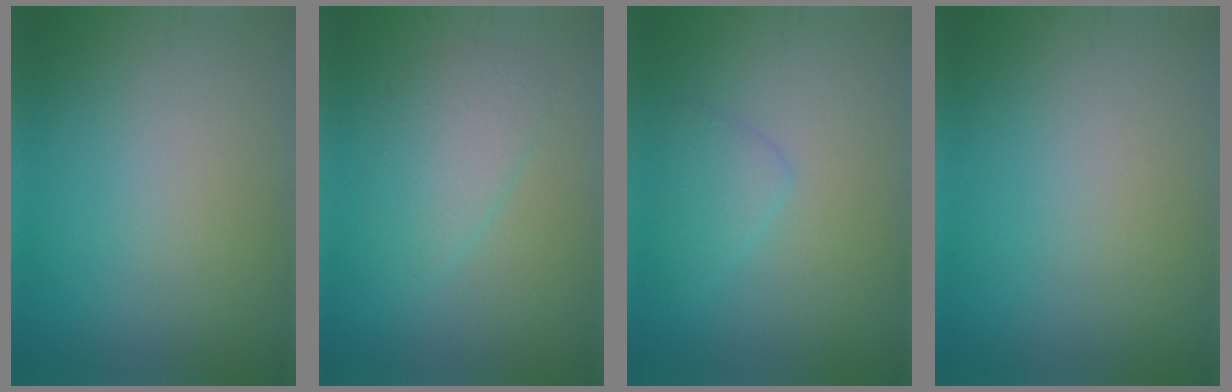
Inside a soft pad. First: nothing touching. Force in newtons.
{"total": 2.9, "press": 2.9, "slide": 0.2}
{"total": 1.8, "press": 1.8, "slide": 0.2}
{"total": 0.0}